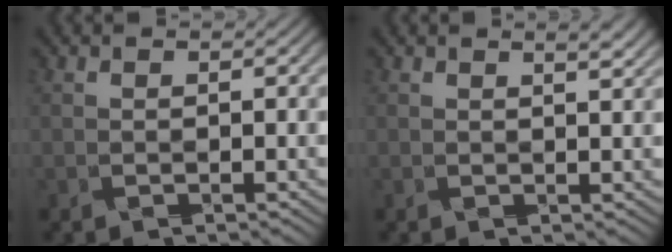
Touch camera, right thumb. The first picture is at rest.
{"total": 1.4, "force": [0.8, 0.3, 1.2], "torque": [-0.030, -0.002, 0.017]}